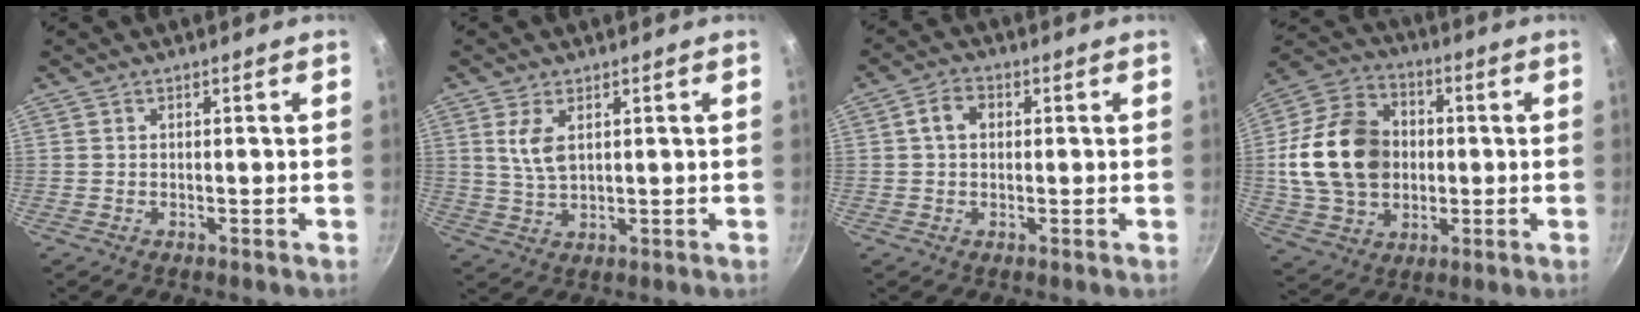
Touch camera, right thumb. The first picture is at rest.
{"total": 5.2, "force": [1.8, 2.6, 4.1], "torque": [-0.079, -0.013, 0.040]}
{"total": 4.2, "force": [0.7, 3.1, 2.7], "torque": [-0.039, 0.011, 0.005]}
{"total": 19.6, "force": [0.6, 15.1, 12.5], "torque": [-0.208, 0.020, 0.012]}